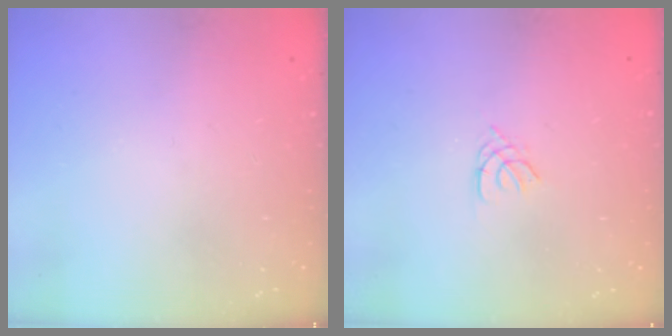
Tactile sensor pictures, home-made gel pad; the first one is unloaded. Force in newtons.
{"total": 1.4, "press": 1.4, "slide": 0.3}